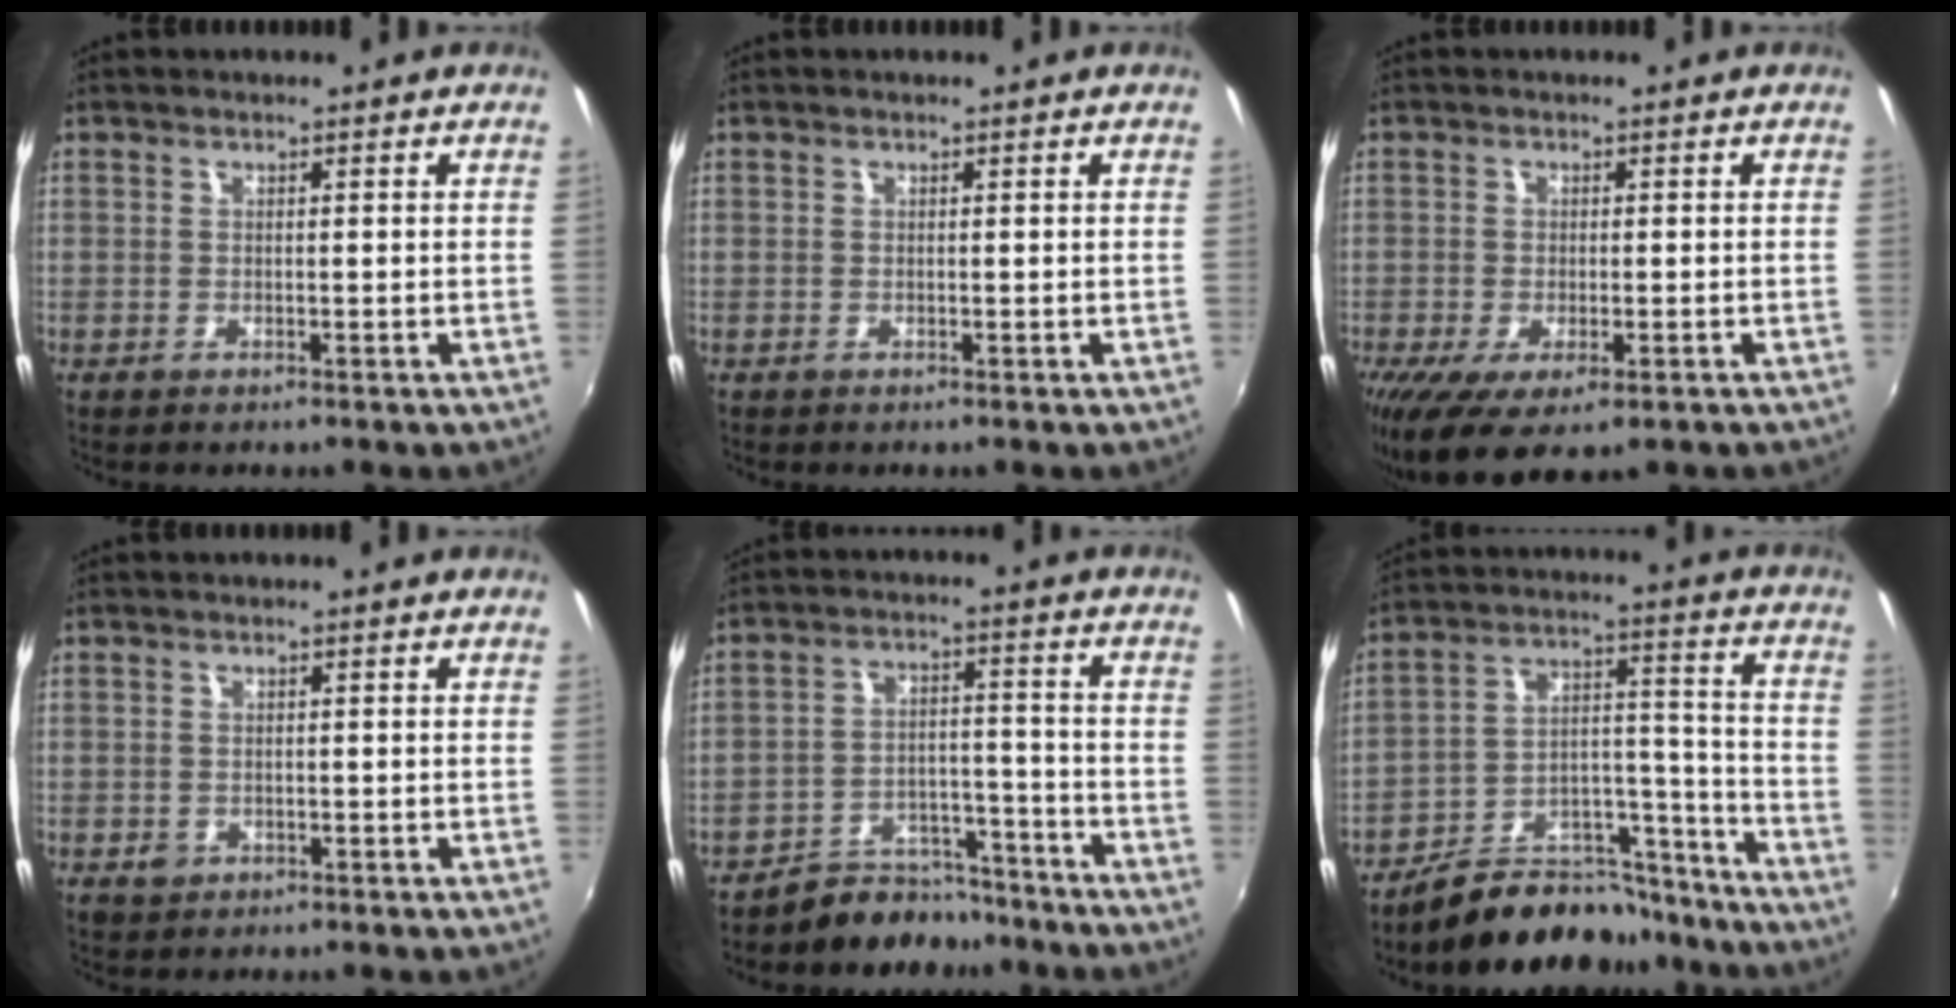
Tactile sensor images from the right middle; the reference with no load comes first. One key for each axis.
{"total": 0.0}
{"total": 9.2, "fx": -5.0, "fy": 3.6, "fz": 6.8, "tx": -0.138, "ty": -0.043, "tz": -0.076}
{"total": 1.8, "fx": -0.8, "fy": 1.6, "fz": 0.6, "tx": -0.012, "ty": -0.002, "tz": -0.010}
{"total": 9.1, "fx": -8.2, "fy": 3.8, "fz": 1.1, "tx": -0.026, "ty": 0.029, "tz": -0.120}
{"total": 16.8, "fx": -14.6, "fy": 6.5, "fz": 5.2, "tx": -0.076, "ty": 0.055, "tz": -0.212}